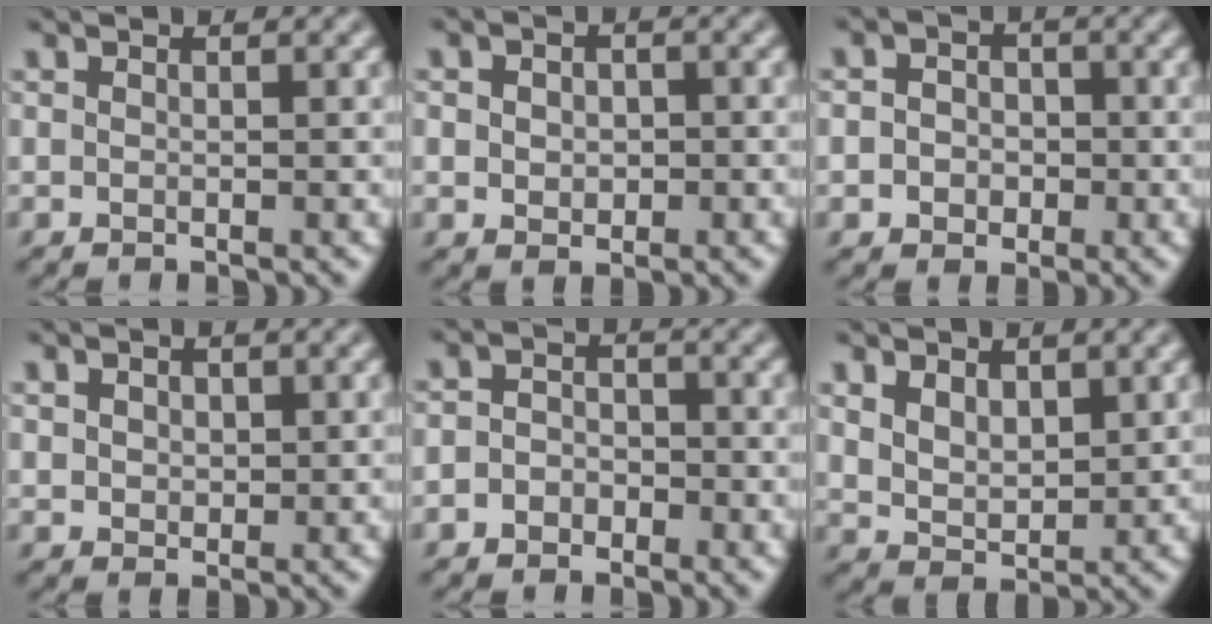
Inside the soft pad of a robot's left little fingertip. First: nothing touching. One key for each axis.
{"total": 2.8, "fx": 0.0, "fy": 2.1, "fz": 1.8, "tx": -0.026, "ty": 0.010, "tz": -0.009}
{"total": 3.4, "fx": -0.5, "fy": 3.1, "fz": 1.4, "tx": 0.001, "ty": 0.010, "tz": -0.034}
{"total": 2.1, "fx": 0.8, "fy": 1.6, "fz": 1.1, "tx": -0.029, "ty": 0.008, "tz": 0.008}
{"total": 2.4, "fx": -1.2, "fy": 1.9, "fz": 0.8, "tx": 0.008, "ty": 0.005, "tz": -0.037}
{"total": 3.4, "fx": 1.5, "fy": 2.1, "fz": 2.2, "tx": -0.048, "ty": -0.008, "tz": 0.031}